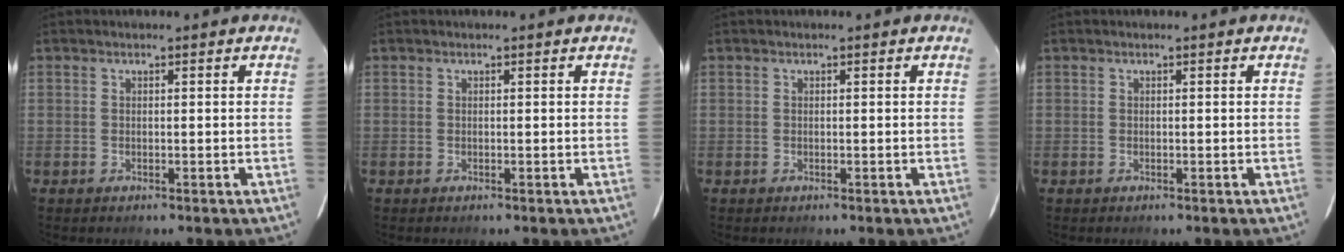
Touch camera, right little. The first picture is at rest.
{"total": 0.0}
{"total": 0.0}
{"total": 0.0}